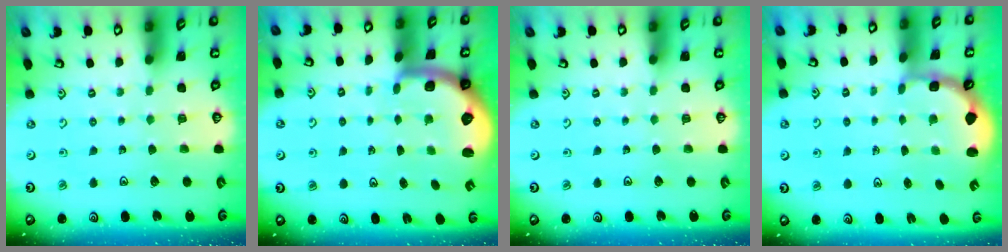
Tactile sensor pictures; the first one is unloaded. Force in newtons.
{"total": 1.7, "press": 1.7, "slide": 0.4}
{"total": 0.0}
{"total": 2.4, "press": 2.1, "slide": 1.2}